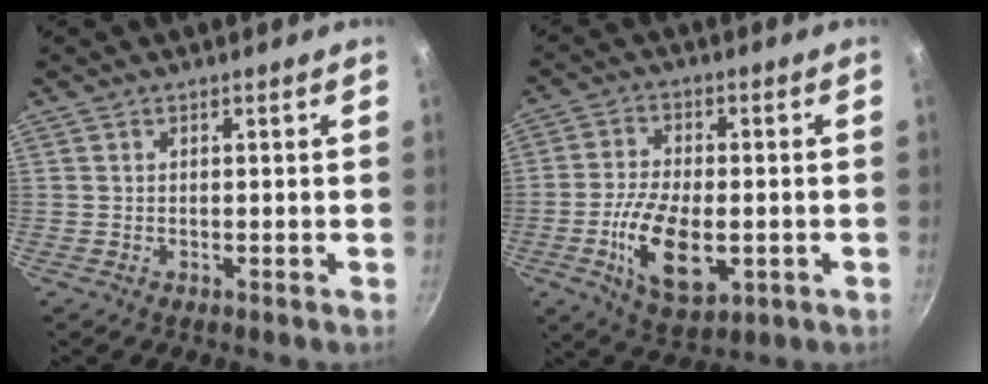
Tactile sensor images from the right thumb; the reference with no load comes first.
{"total": 12.6, "force": [-3.0, 6.3, 10.5], "torque": [-0.186, -0.003, -0.045]}